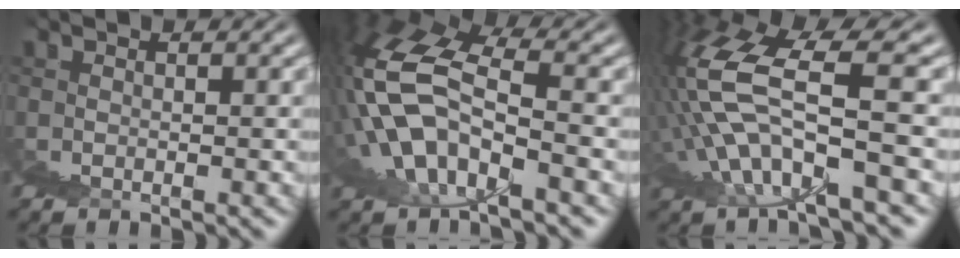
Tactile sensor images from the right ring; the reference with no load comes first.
{"total": 11.5, "force": [3.6, 8.0, 7.5], "torque": [-0.148, 0.024, 0.035]}
{"total": 7.6, "force": [4.3, 1.1, 6.2], "torque": [-0.142, 0.026, 0.069]}